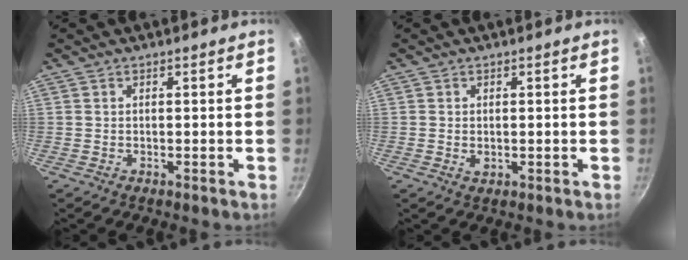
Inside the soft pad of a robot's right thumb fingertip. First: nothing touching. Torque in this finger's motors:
{"motor_torque": [-0.27, 0.10, -0.29, 0.22, -0.01]}